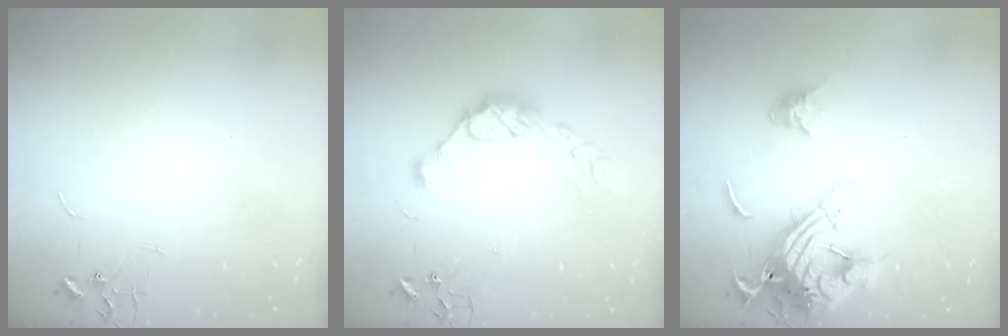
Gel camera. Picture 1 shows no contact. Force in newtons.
{"total": 11.6, "press": 11.5, "slide": 1.0}
{"total": 19.6, "press": 19.5, "slide": 2.1}